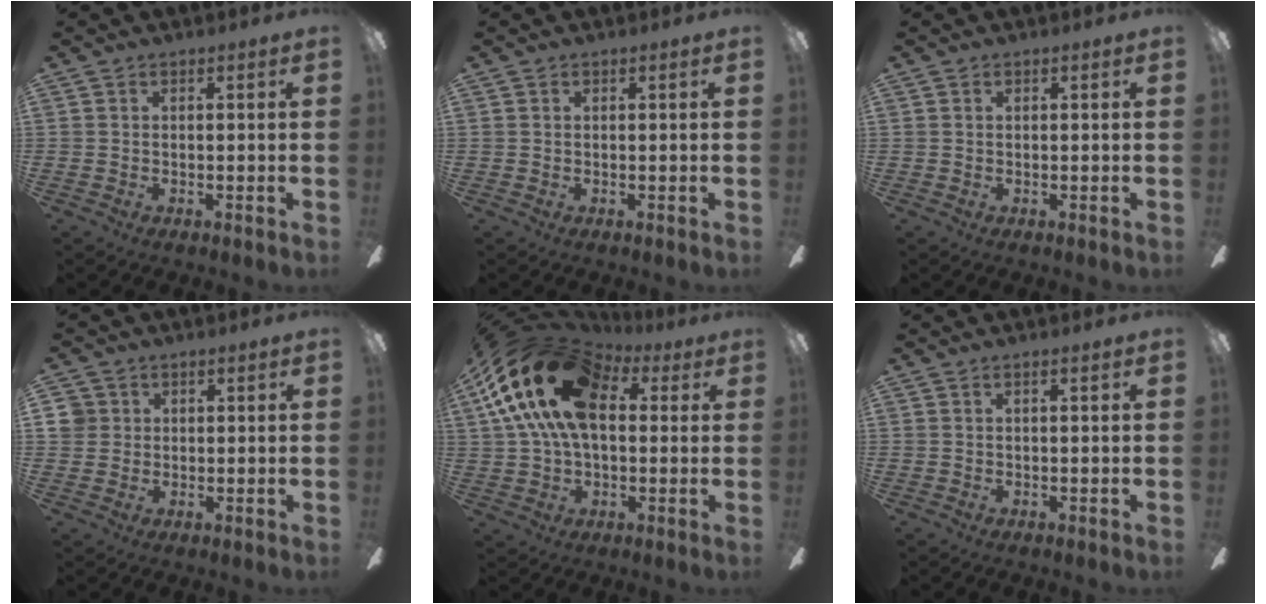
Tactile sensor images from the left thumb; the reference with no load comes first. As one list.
[{"total": 0.0}, {"total": 0.0}, {"total": 3.6, "force": [1.1, 3.3, 0.9], "torque": [-0.017, 0.006, 0.020]}, {"total": 24.2, "force": [7.3, 14.9, 17.6], "torque": [-0.351, 0.001, 0.125]}, {"total": 0.8, "force": [0.3, 0.1, 0.7], "torque": [-0.014, 0.000, 0.005]}]